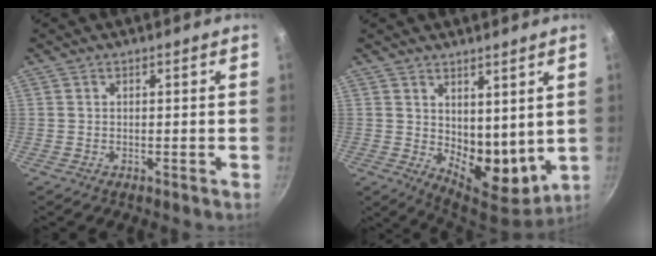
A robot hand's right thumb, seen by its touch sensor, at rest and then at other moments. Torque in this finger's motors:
{"motor_torque": [-0.91, 1.34, -0.17, 0.21, 0.07]}